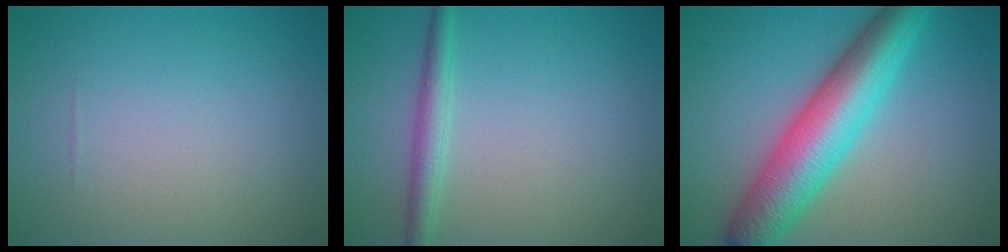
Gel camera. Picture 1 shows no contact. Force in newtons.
{"total": 2.3, "press": 2.3, "slide": 0.0}
{"total": 9.0, "press": 9.0, "slide": 0.1}